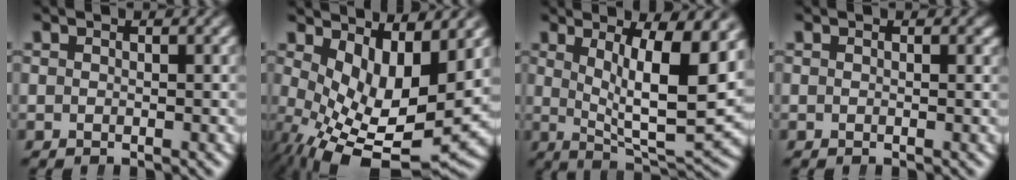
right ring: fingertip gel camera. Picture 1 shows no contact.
{"total": 10.9, "force": [-2.8, 6.0, 8.7], "torque": [-0.154, -0.059, -0.017]}
{"total": 10.0, "force": [2.2, 3.8, 9.0], "torque": [-0.127, -0.014, 0.045]}
{"total": 0.0}